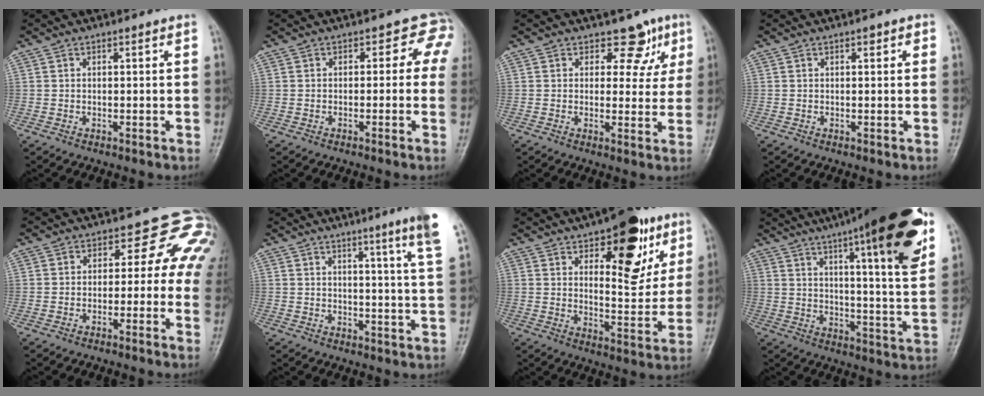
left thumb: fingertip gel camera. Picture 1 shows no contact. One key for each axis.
{"total": 3.7, "fx": 0.2, "fy": 3.1, "fz": 2.0, "tx": 0.023, "ty": 0.013, "tz": -0.015}
{"total": 5.4, "fx": 3.2, "fy": 4.0, "fz": 1.6, "tx": 0.024, "ty": -0.013, "tz": 0.035}
{"total": 1.0, "fx": 0.4, "fy": 0.5, "fz": 0.7, "tx": -0.007, "ty": 0.001, "tz": 0.004}
{"total": 7.5, "fx": 0.5, "fy": 5.7, "fz": 4.9, "tx": -0.009, "ty": 0.020, "tz": -0.008}
{"total": 9.6, "fx": 6.1, "fy": -0.7, "fz": 7.4, "tx": -0.090, "ty": -0.030, "tz": 0.066}
{"total": 15.2, "fx": 7.3, "fy": 7.0, "fz": 11.4, "tx": -0.105, "ty": -0.032, "tz": 0.101}
{"total": 24.4, "fx": 13.8, "fy": 4.0, "fz": 19.8, "tx": -0.271, "ty": -0.035, "tz": 0.191}